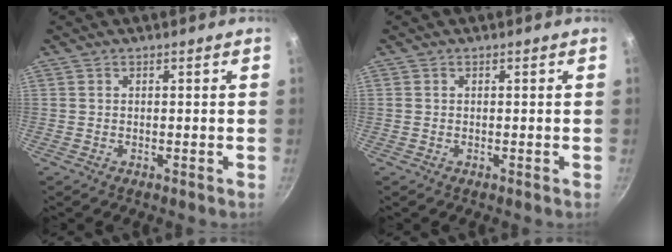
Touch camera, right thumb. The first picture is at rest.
{"total": 0.0}